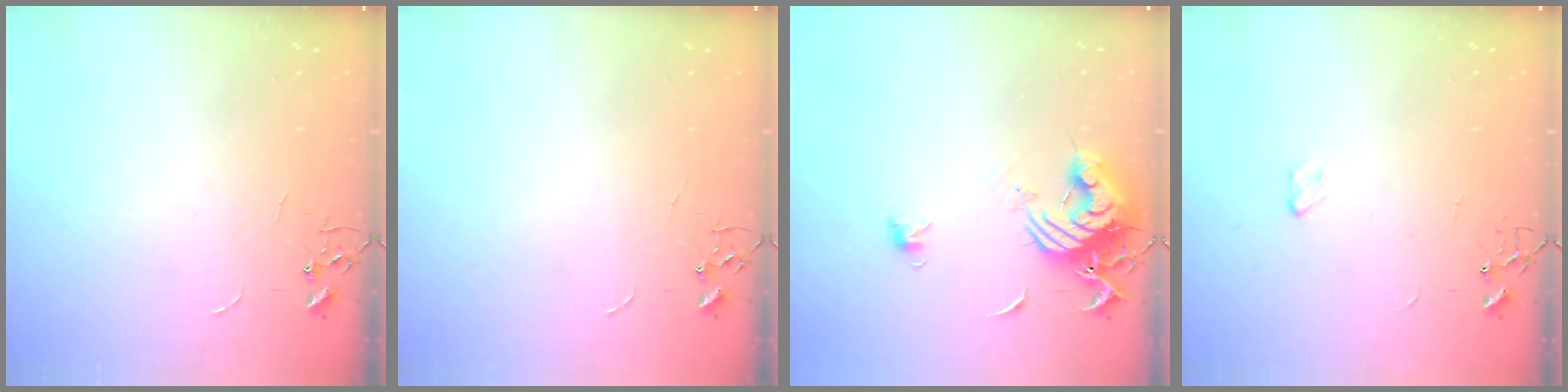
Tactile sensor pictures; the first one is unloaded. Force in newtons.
{"total": 0.0}
{"total": 12.5, "press": 12.5, "slide": 1.4}
{"total": 3.5, "press": 3.4, "slide": 0.5}